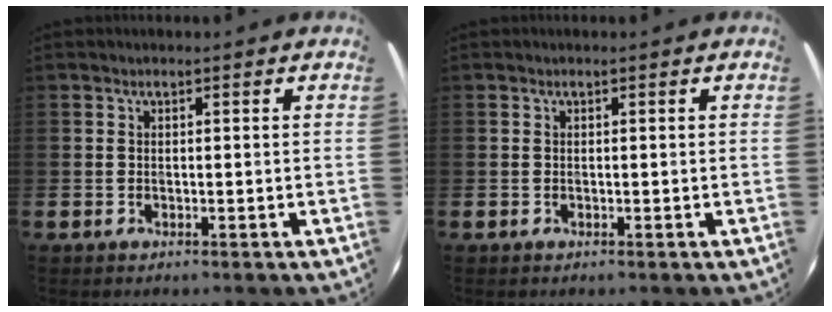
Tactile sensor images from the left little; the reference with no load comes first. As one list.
[{"total": 0.0}]